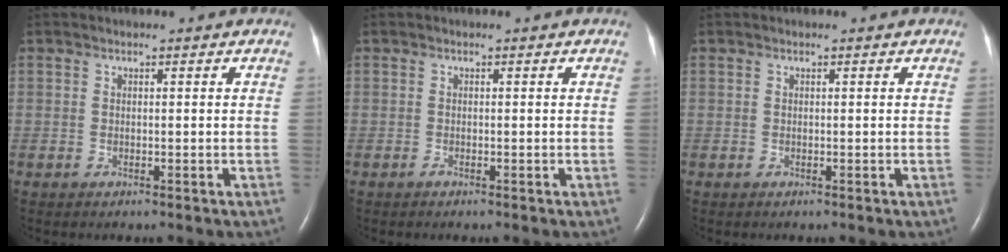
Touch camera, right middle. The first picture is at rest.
{"total": 0.0}
{"total": 0.0}